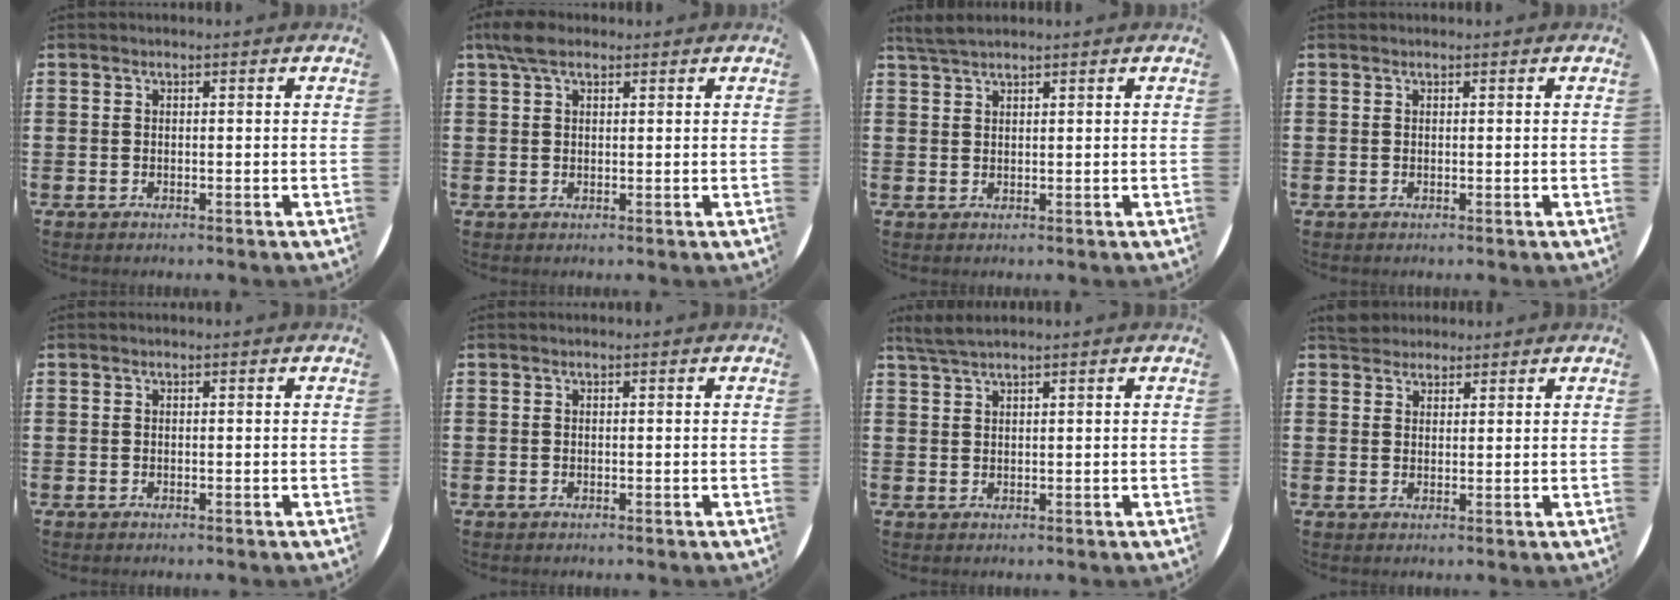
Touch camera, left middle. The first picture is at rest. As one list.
[{"total": 3.4, "force": [2.3, 1.6, 2.1], "torque": [-0.038, 0.007, 0.040]}, {"total": 2.2, "force": [2.0, 0.2, 0.8], "torque": [-0.018, 0.004, 0.038]}, {"total": 0.0}, {"total": 0.0}, {"total": 0.0}, {"total": 2.1, "force": [1.8, -0.1, 1.0], "torque": [-0.020, 0.003, 0.034]}, {"total": 2.8, "force": [2.6, 1.0, 0.1], "torque": [0.001, -0.001, 0.050]}]